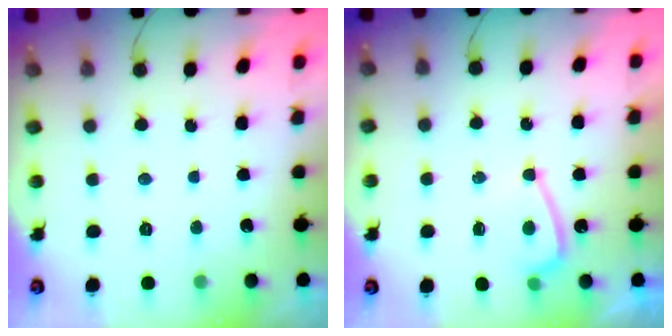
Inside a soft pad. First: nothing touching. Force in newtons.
{"total": 4.4, "press": 4.1, "slide": 1.6}